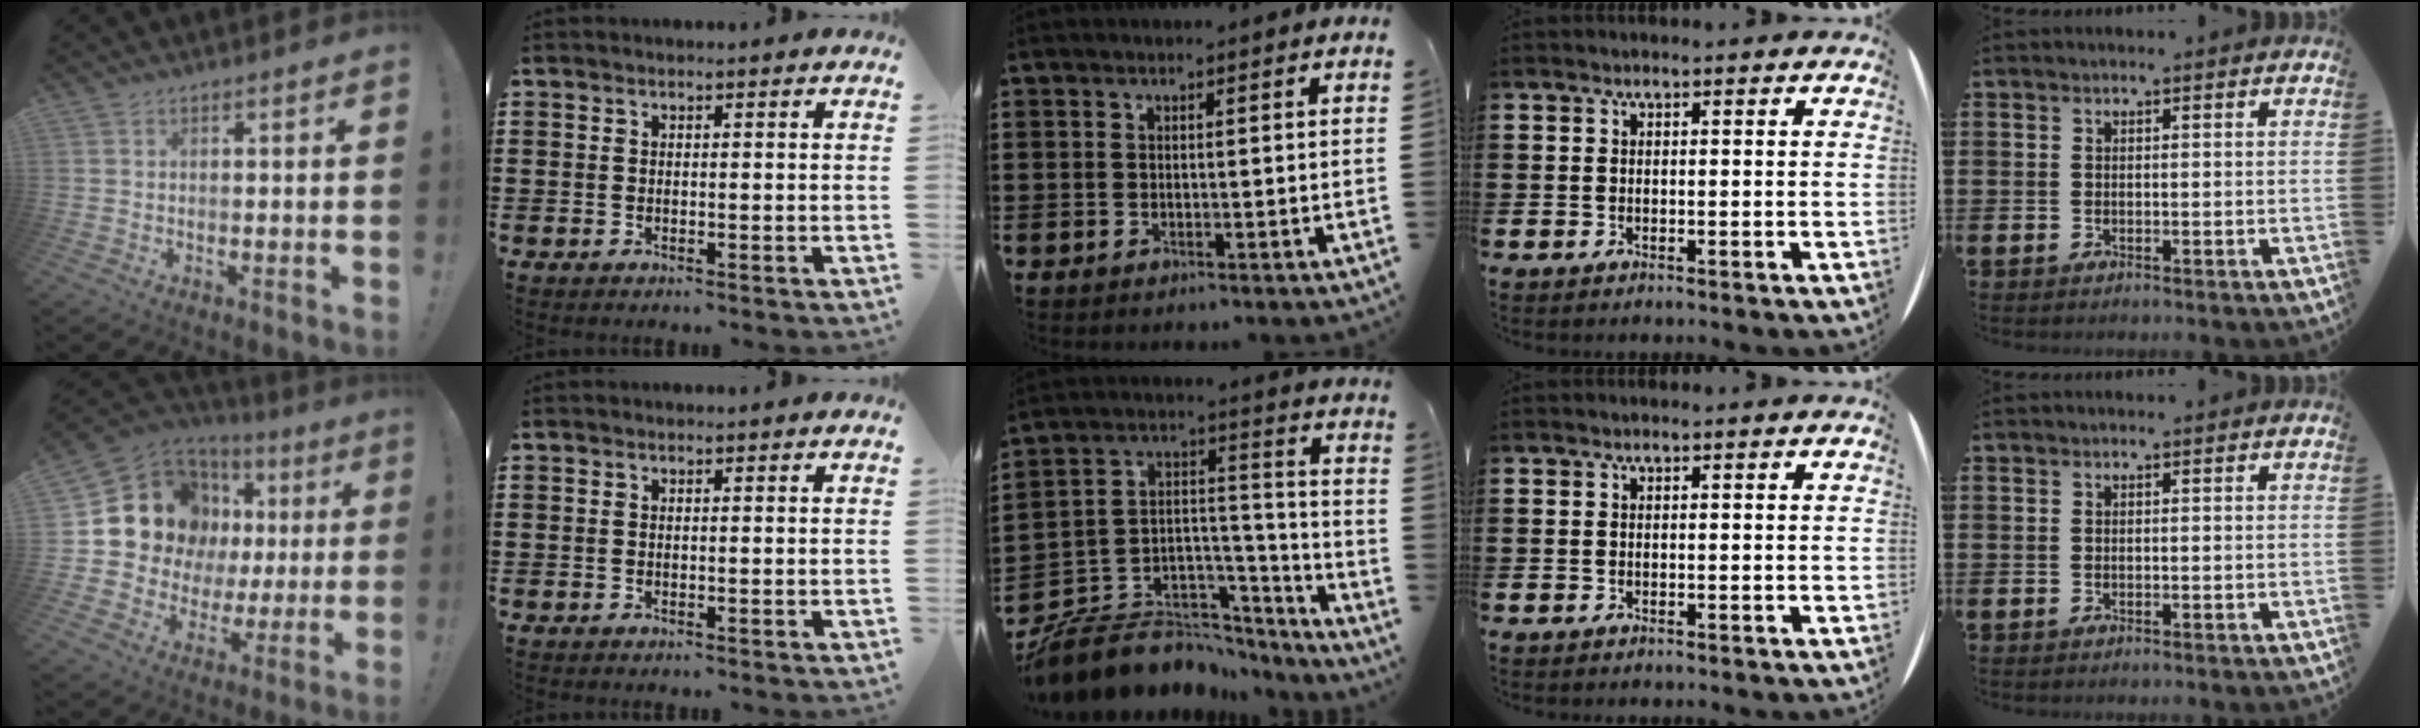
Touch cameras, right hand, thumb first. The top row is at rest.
{"thumb": {"total": 15.3, "force": [6.3, 12.1, 7.0], "torque": [-0.106, -0.045, 0.141]}, "middle": {"total": 6.2, "force": [-5.2, 3.4, -0.4], "torque": [-0.015, -0.013, -0.104]}}